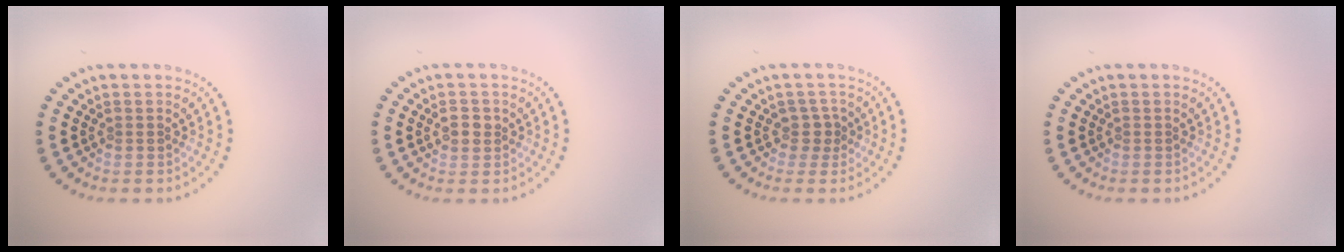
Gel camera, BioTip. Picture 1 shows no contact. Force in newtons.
{"total": 1.7, "press": 1.7, "slide": 0.1}
{"total": 1.2, "press": 0.9, "slide": 0.8}
{"total": 0.0}